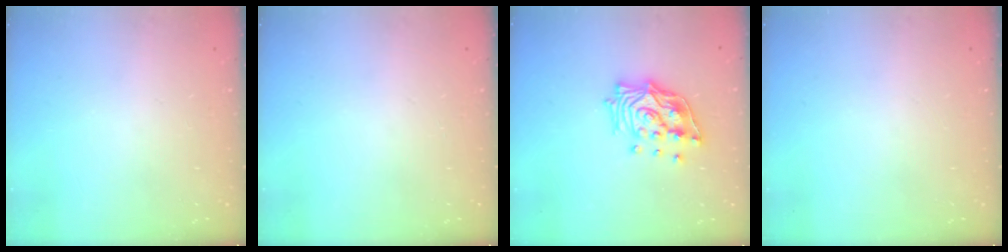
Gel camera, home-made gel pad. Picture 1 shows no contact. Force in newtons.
{"total": 0.0}
{"total": 15.8, "press": 15.7, "slide": 1.6}
{"total": 0.0}